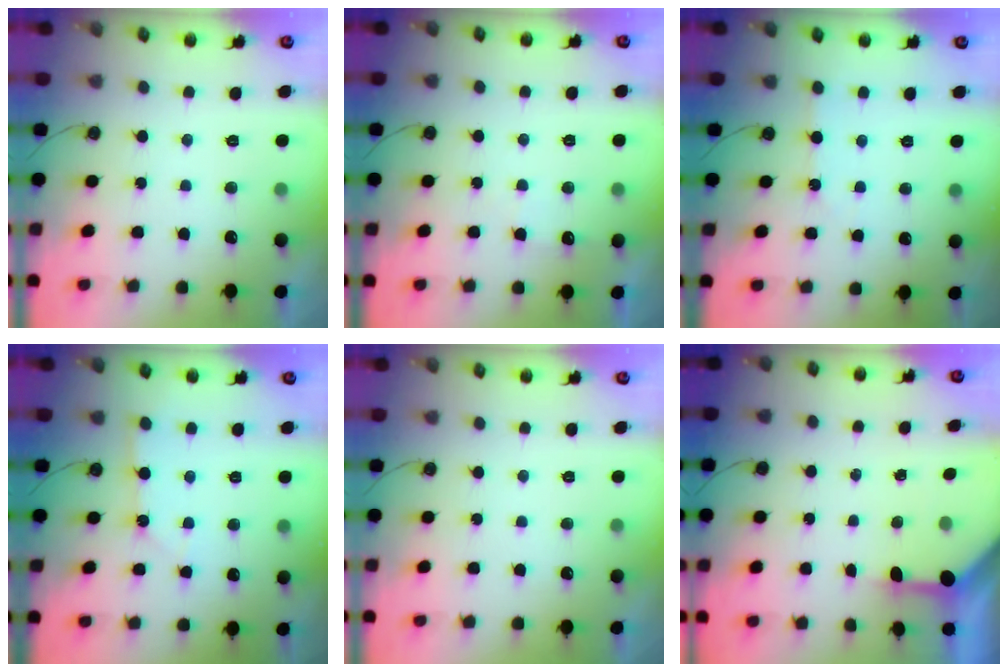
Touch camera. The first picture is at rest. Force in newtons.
{"total": 4.4, "press": 4.3, "slide": 0.7}
{"total": 2.2, "press": 2.2, "slide": 0.3}
{"total": 2.4, "press": 2.4, "slide": 0.3}
{"total": 0.0}
{"total": 3.6, "press": 3.6, "slide": 0.4}